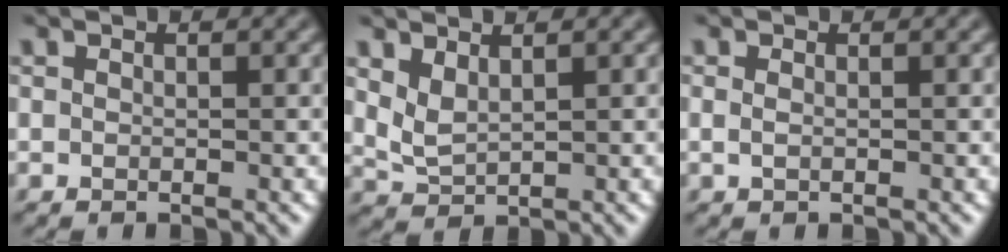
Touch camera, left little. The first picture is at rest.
{"total": 2.0, "force": [1.1, 1.0, 1.4], "torque": [-0.039, -0.003, 0.027]}
{"total": 0.6, "force": [-0.1, 0.3, 0.5], "torque": [-0.015, 0.002, -0.001]}